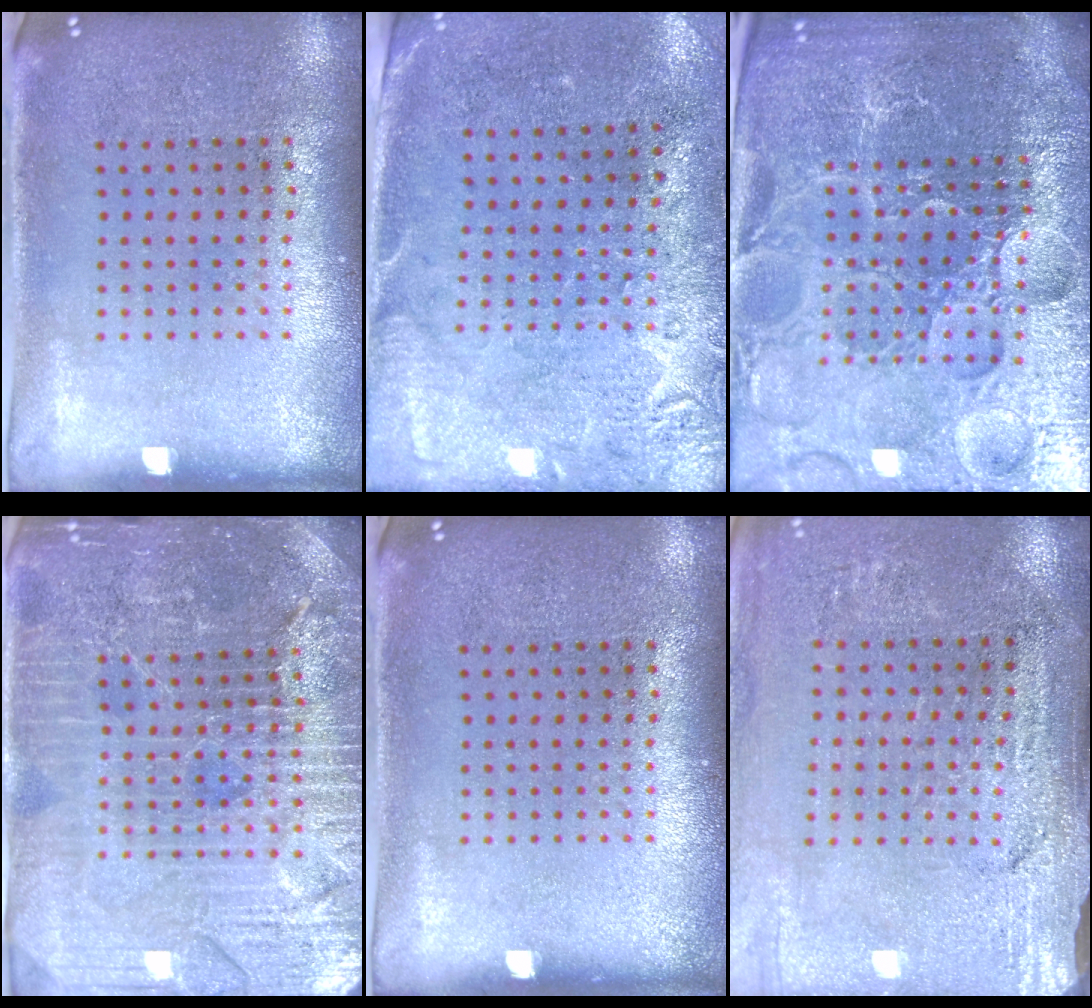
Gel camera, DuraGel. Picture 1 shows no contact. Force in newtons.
{"total": 2.8, "press": 2.3, "slide": 1.5}
{"total": 6.2, "press": 5.5, "slide": 2.7}
{"total": 5.0, "press": 4.6, "slide": 1.9}
{"total": 0.0}
{"total": 3.1, "press": 3.1, "slide": 0.1}